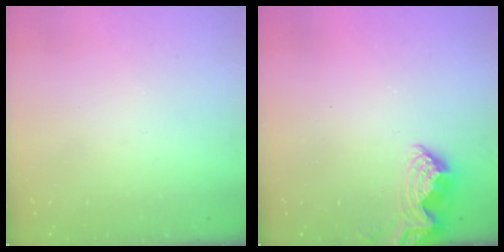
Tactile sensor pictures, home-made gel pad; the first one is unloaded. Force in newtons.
{"total": 7.0, "press": 6.9, "slide": 0.8}